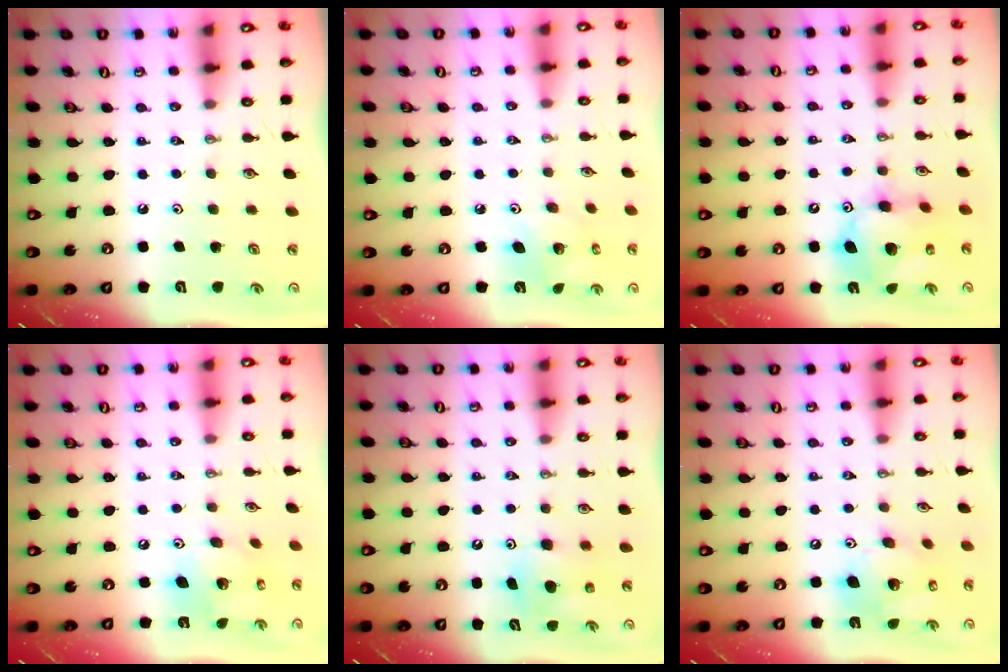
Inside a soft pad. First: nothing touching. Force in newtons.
{"total": 6.8, "press": 6.8, "slide": 0.1}
{"total": 13.4, "press": 13.4, "slide": 1.3}
{"total": 12.7, "press": 12.7, "slide": 1.1}
{"total": 7.1, "press": 7.1, "slide": 0.4}
{"total": 17.3, "press": 16.9, "slide": 3.6}